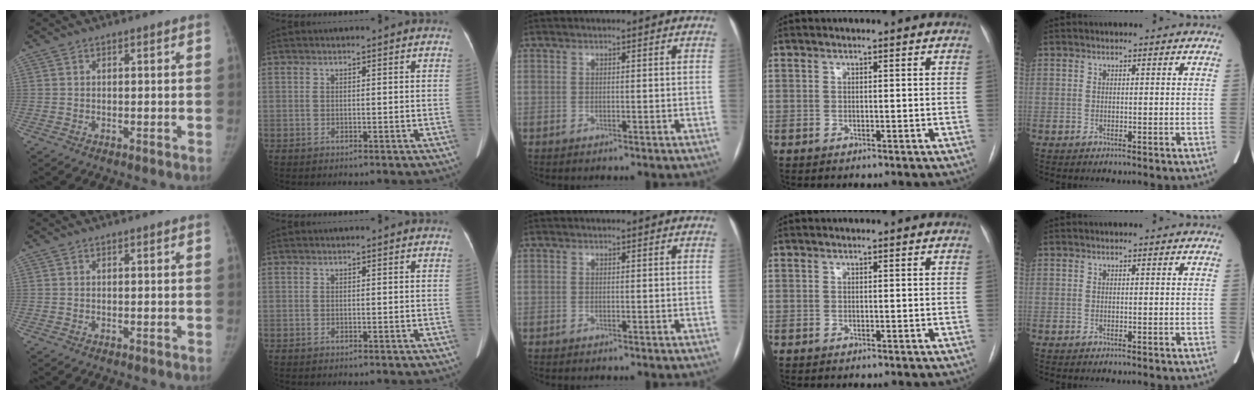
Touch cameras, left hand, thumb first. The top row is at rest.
{}